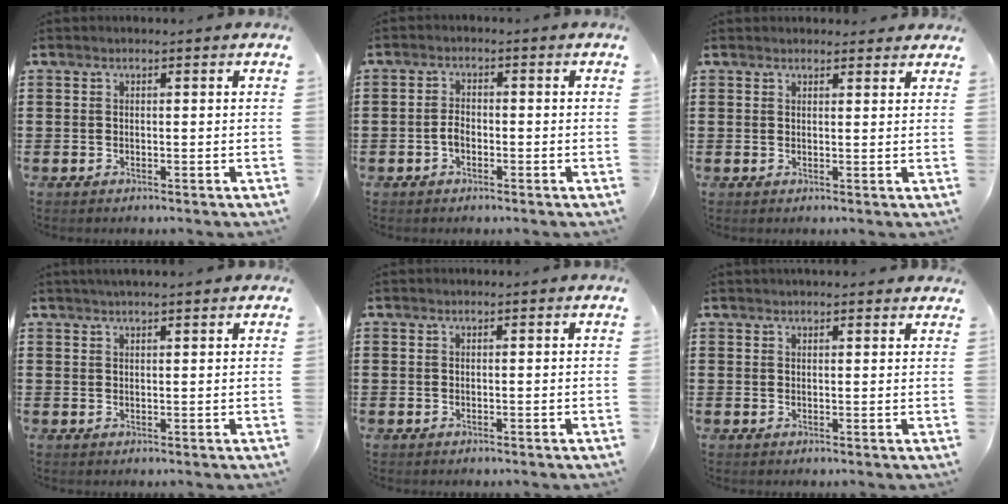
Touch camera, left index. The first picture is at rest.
{"total": 2.2, "force": [-0.8, 1.3, 1.7], "torque": [-0.050, -0.002, -0.021]}
{"total": 1.5, "force": [1.4, 0.4, 0.0], "torque": [-0.005, 0.004, 0.029]}
{"total": 1.8, "force": [1.6, 0.2, 0.7], "torque": [-0.017, 0.006, 0.030]}
{"total": 0.0}
{"total": 1.6, "force": [1.6, 0.2, 0.2], "torque": [-0.007, 0.004, 0.030]}